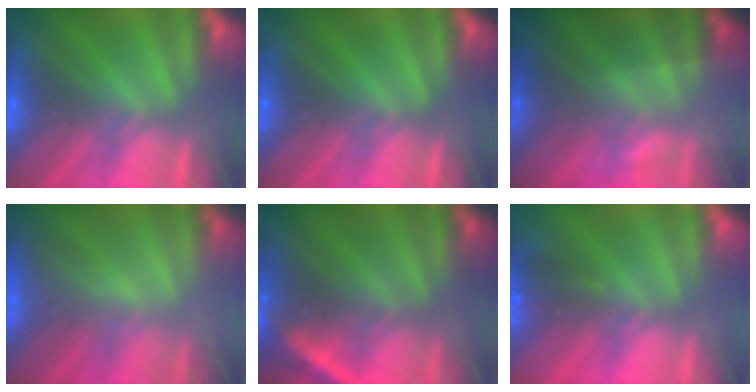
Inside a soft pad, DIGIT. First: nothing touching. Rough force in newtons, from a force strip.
{"total": 0.0}
{"total": 1.7}
{"total": 2.2}
{"total": 2.2}
{"total": 4.6}